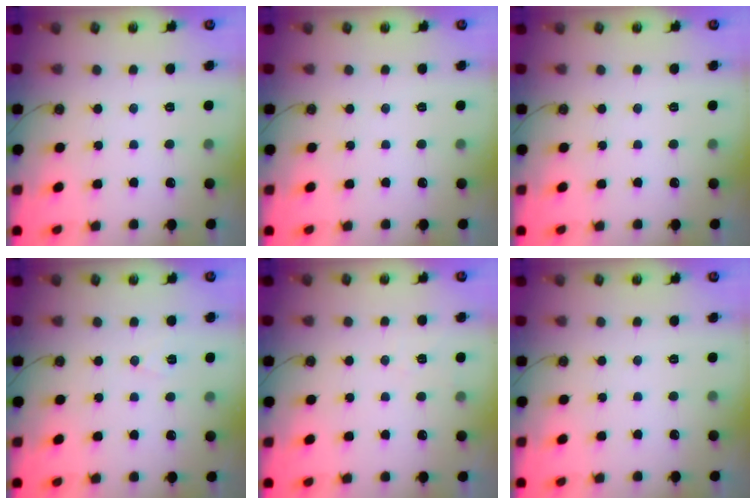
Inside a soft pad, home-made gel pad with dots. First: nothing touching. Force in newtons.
{"total": 0.0}
{"total": 0.0}
{"total": 6.2, "press": 4.3, "slide": 4.5}
{"total": 7.3, "press": 5.8, "slide": 4.4}
{"total": 0.0}